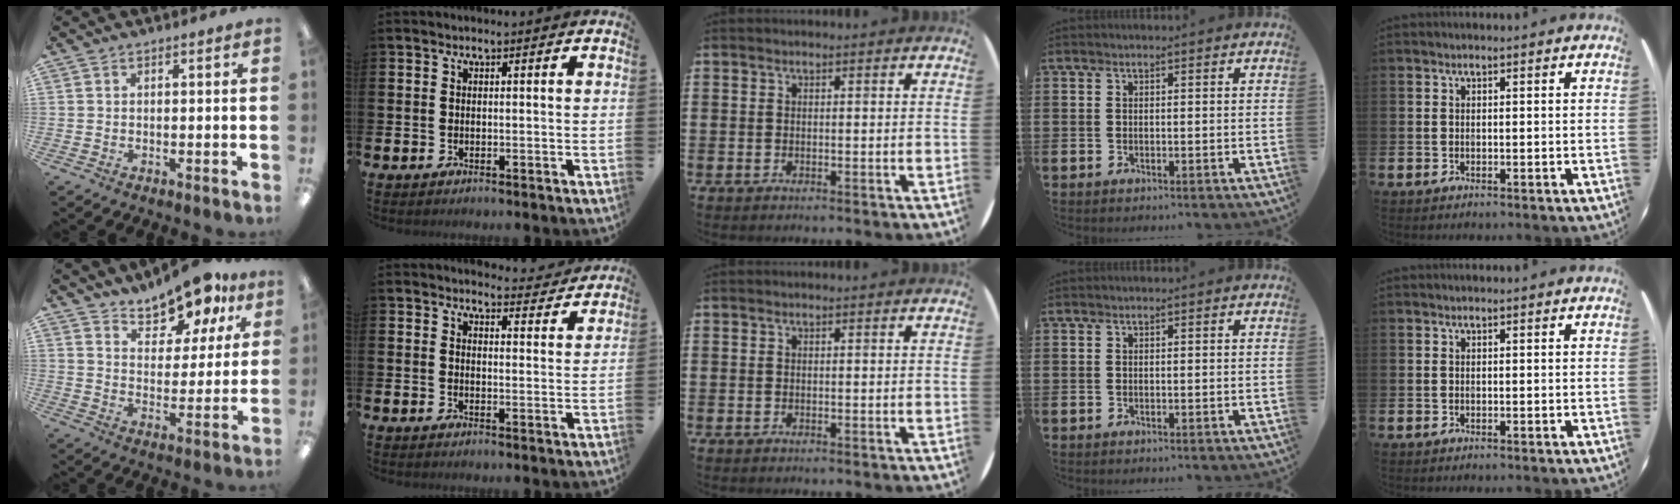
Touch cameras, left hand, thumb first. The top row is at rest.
{"thumb": {"total": 12.1, "force": [10.6, 4.2, 3.9], "torque": [-0.060, -0.079, 0.196]}, "index": {"total": 4.0, "force": [4.0, 0.6, 0.1], "torque": [0.006, -0.030, 0.067]}}